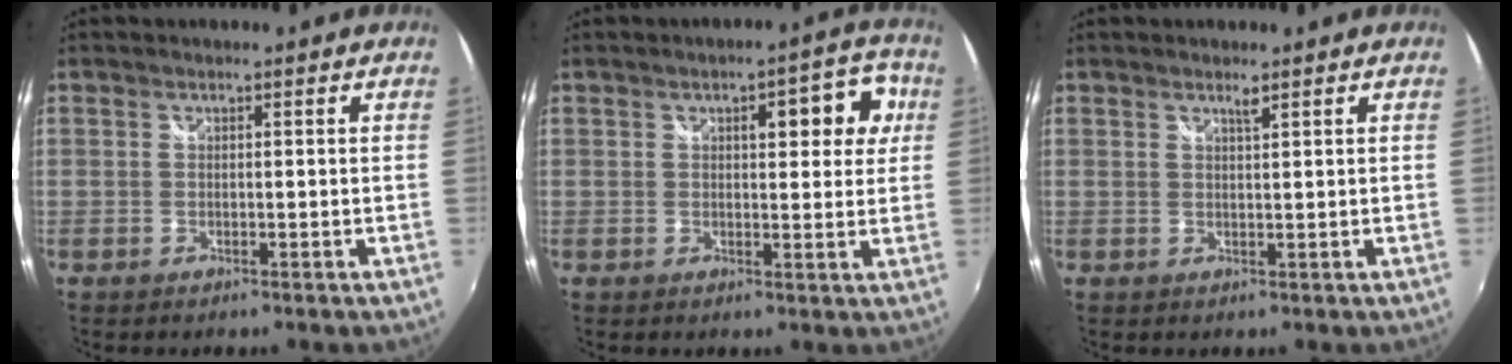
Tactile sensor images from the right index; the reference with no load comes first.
{"total": 8.3, "force": [2.8, 3.3, 7.1], "torque": [-0.093, 0.025, 0.039]}
{"total": 1.7, "force": [0.9, -0.7, 1.2], "torque": [-0.021, -0.005, 0.015]}